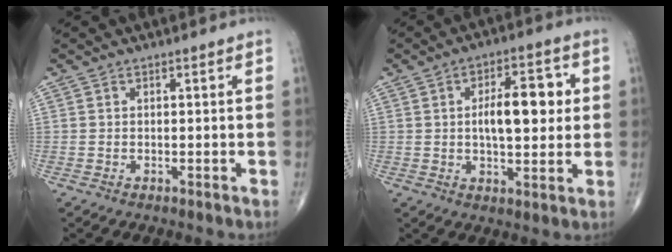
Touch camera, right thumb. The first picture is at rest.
{"total": 11.4, "force": [1.5, 5.2, 10.0], "torque": [-0.130, 0.004, 0.022]}